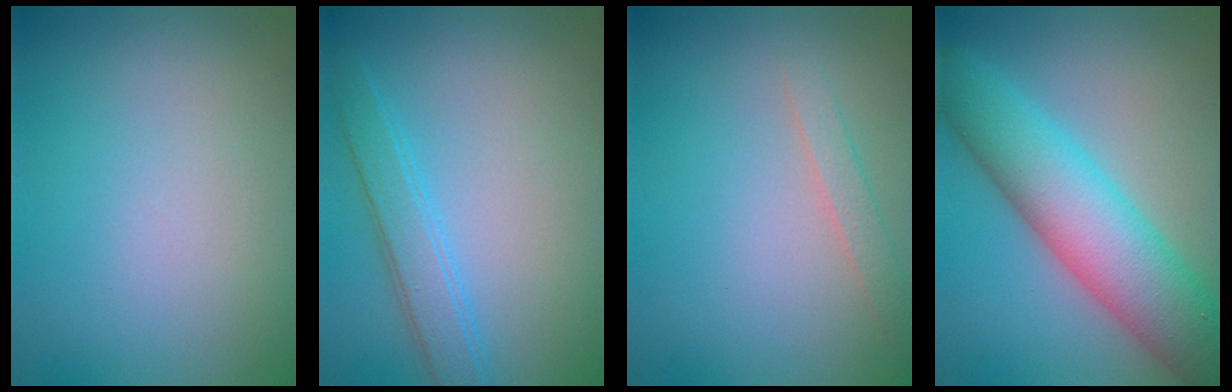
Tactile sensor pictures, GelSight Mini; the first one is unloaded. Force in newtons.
{"total": 3.1, "press": 3.1, "slide": 0.1}
{"total": 1.3, "press": 1.3, "slide": 0.1}
{"total": 9.2, "press": 9.2, "slide": 0.3}